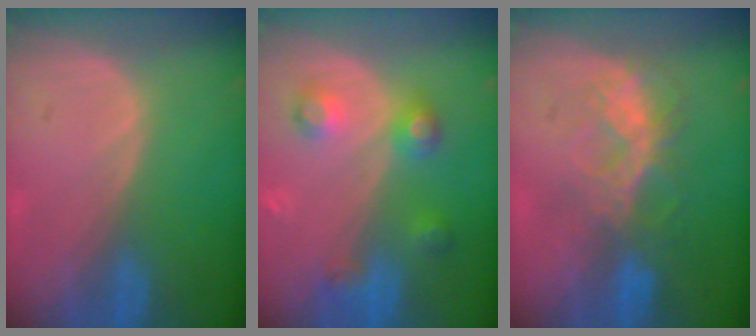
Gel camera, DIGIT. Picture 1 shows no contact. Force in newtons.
{"total": 5.3, "press": 5.3, "slide": 0.3}
{"total": 6.3, "press": 6.2, "slide": 1.2}